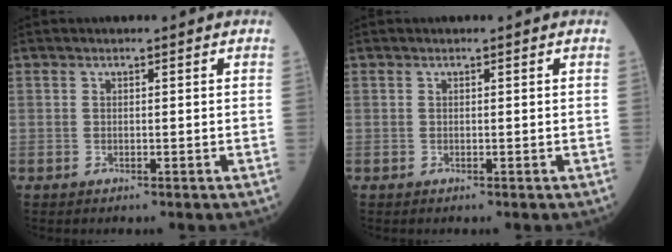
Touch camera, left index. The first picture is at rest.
{"total": 0.0}